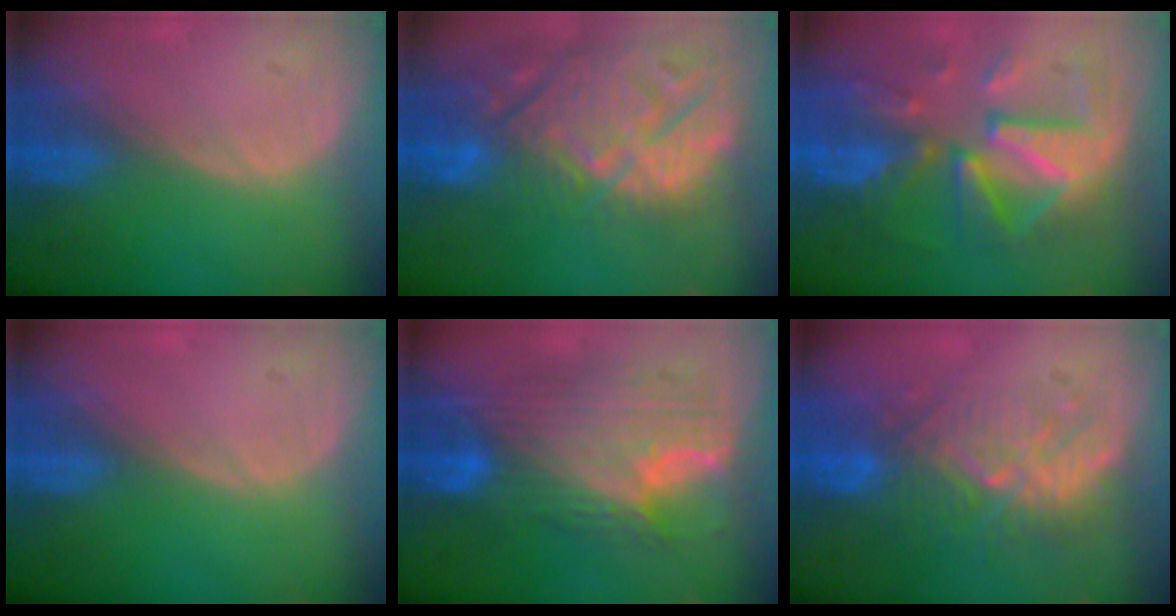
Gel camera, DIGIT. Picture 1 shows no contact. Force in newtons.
{"total": 15.3, "press": 13.1, "slide": 7.9}
{"total": 11.8, "press": 11.8, "slide": 1.2}
{"total": 0.0}
{"total": 11.6, "press": 11.6, "slide": 1.0}
{"total": 9.4, "press": 8.9, "slide": 2.8}